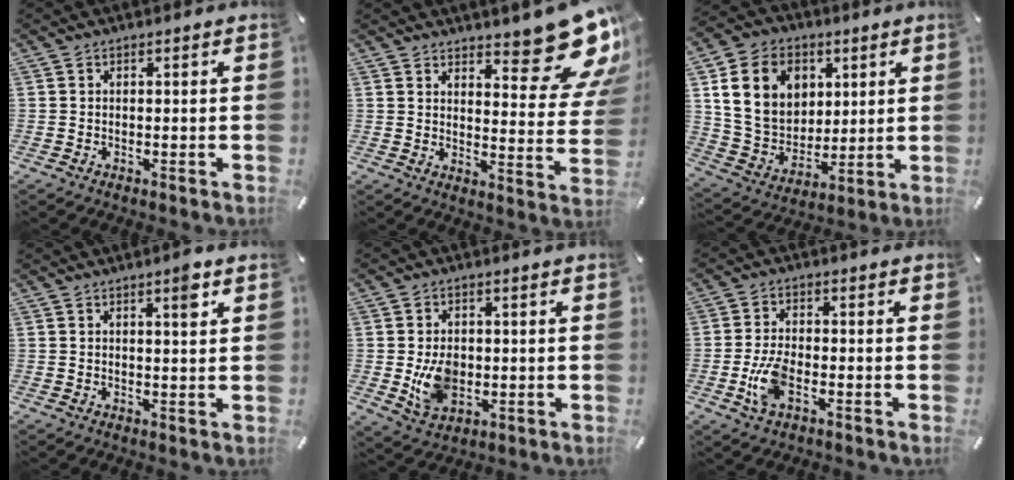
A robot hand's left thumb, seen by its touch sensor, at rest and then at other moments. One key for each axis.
{"total": 16.1, "fx": 11.7, "fy": 5.9, "fz": 9.4, "tx": -0.101, "ty": -0.106, "tz": 0.196}
{"total": 15.2, "fx": 5.1, "fy": 12.5, "fz": 6.9, "tx": -0.138, "ty": -0.012, "tz": 0.098}
{"total": 3.3, "fx": 1.7, "fy": 0.6, "fz": 2.8, "tx": -0.035, "ty": -0.006, "tz": 0.022}
{"total": 8.3, "fx": -0.7, "fy": 6.4, "fz": 5.3, "tx": -0.103, "ty": -0.004, "tz": -0.015}
{"total": 7.3, "fx": -2.4, "fy": 3.5, "fz": 5.9, "tx": -0.127, "ty": 0.001, "tz": -0.043}